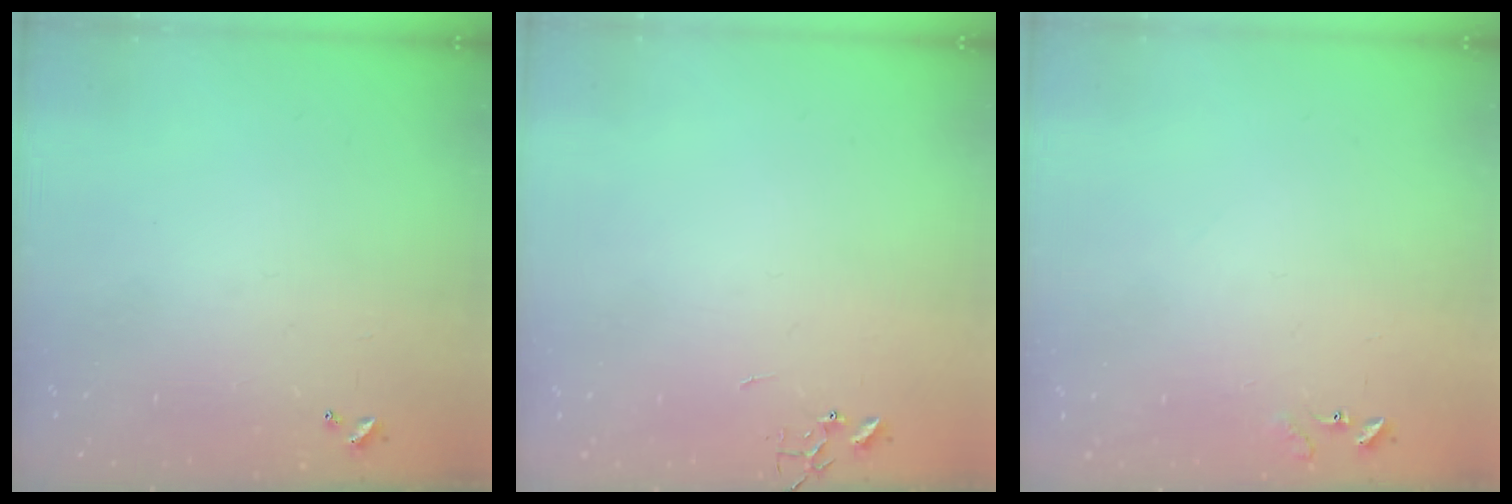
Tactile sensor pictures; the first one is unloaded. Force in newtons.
{"total": 0.0}
{"total": 7.7, "press": 7.6, "slide": 0.6}